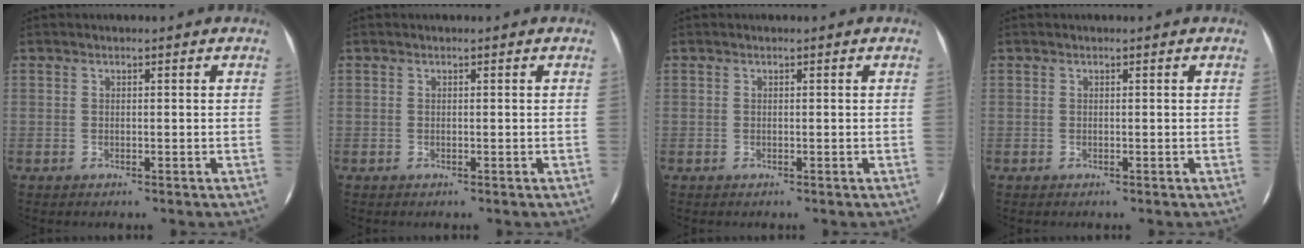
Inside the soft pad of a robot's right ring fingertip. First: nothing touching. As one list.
[{"total": 0.0}, {"total": 0.0}, {"total": 0.0}]